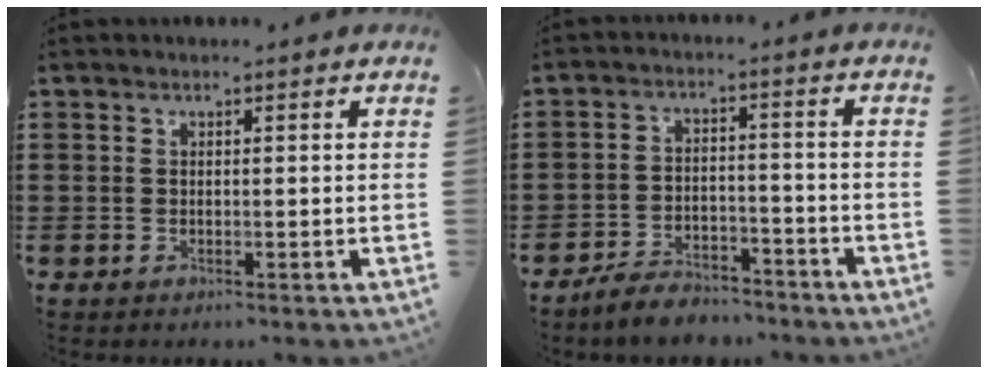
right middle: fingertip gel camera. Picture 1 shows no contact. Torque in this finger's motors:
{"motor_torque": [0.23, -0.12, -0.06, -0.06]}